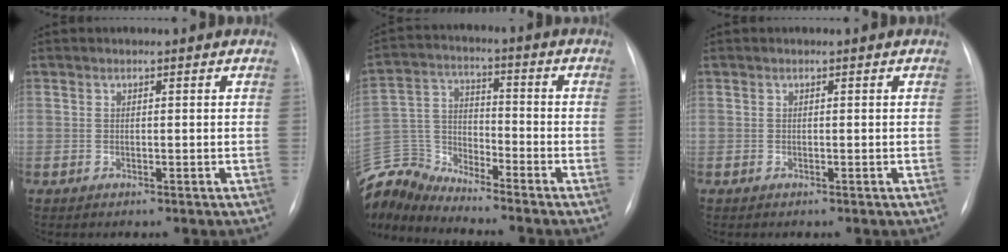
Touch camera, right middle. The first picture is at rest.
{"total": 10.2, "force": [-10.2, 0.2, -0.2], "torque": [-0.005, 0.033, -0.205]}
{"total": 0.0}